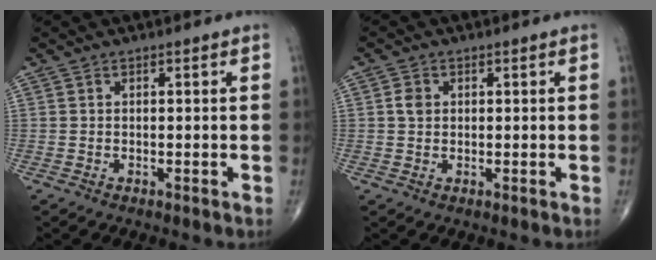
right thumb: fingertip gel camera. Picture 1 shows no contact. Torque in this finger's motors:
{"motor_torque": [-0.10, 0.09, 0.19, -0.05, 0.00]}